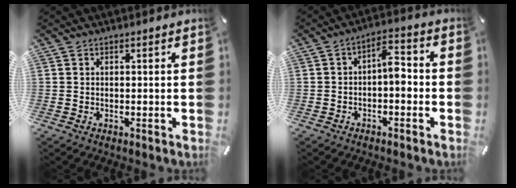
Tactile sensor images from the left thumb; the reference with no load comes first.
{"total": 6.1, "force": [-1.3, 3.2, 5.1], "torque": [-0.075, 0.014, -0.028]}